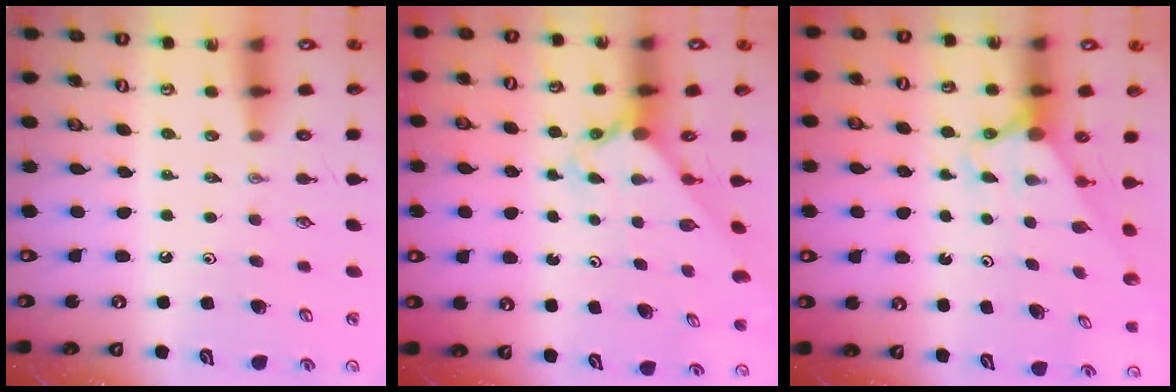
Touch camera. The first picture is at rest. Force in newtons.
{"total": 2.4, "press": 2.4, "slide": 0.2}
{"total": 2.7, "press": 2.7, "slide": 0.0}